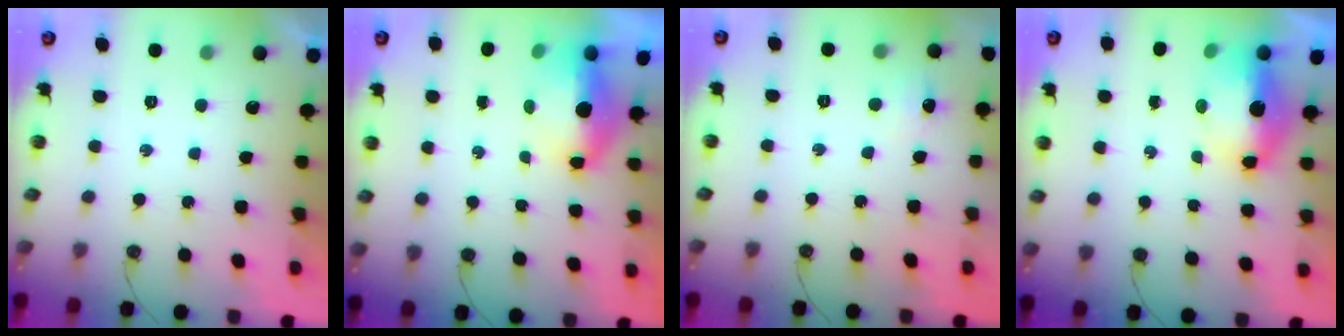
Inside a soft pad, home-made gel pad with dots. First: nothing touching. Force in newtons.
{"total": 6.4, "press": 6.3, "slide": 1.3}
{"total": 4.9, "press": 4.9, "slide": 0.7}
{"total": 7.9, "press": 7.6, "slide": 2.0}